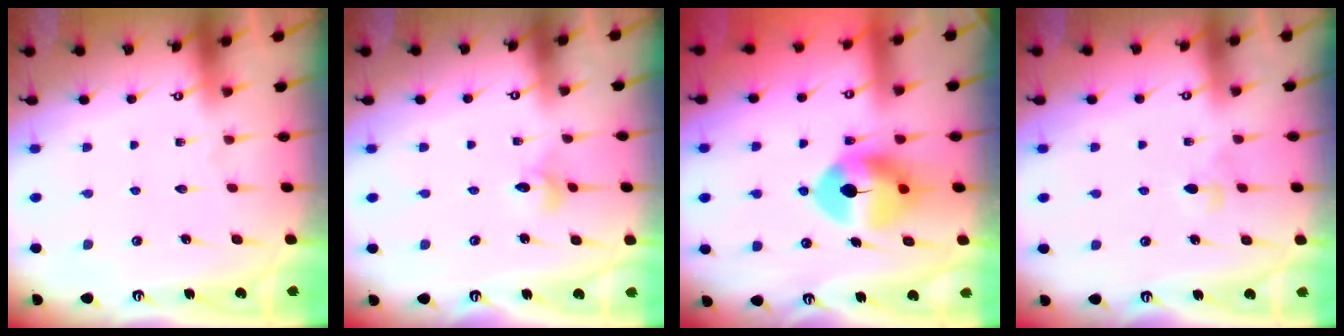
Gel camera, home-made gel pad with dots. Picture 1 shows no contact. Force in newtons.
{"total": 3.1, "press": 3.0, "slide": 0.4}
{"total": 10.4, "press": 10.3, "slide": 1.6}
{"total": 3.1, "press": 2.9, "slide": 0.9}